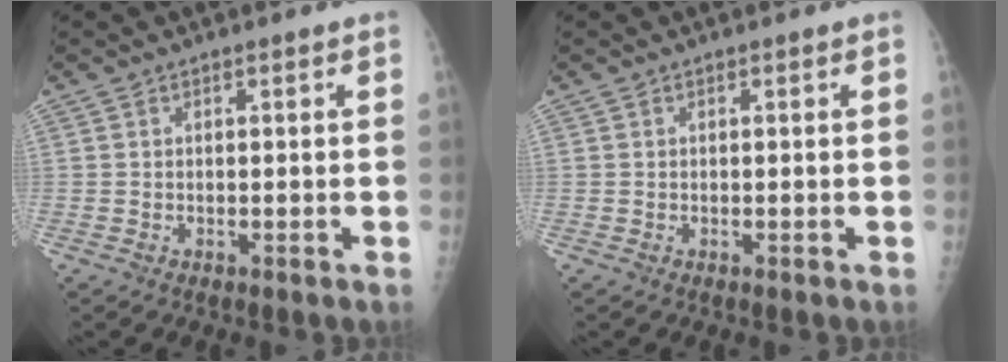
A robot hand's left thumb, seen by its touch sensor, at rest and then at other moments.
{"total": 0.0}